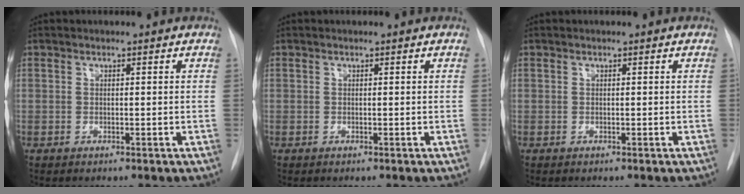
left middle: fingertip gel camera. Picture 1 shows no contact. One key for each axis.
{"total": 0.0}
{"total": 0.0}